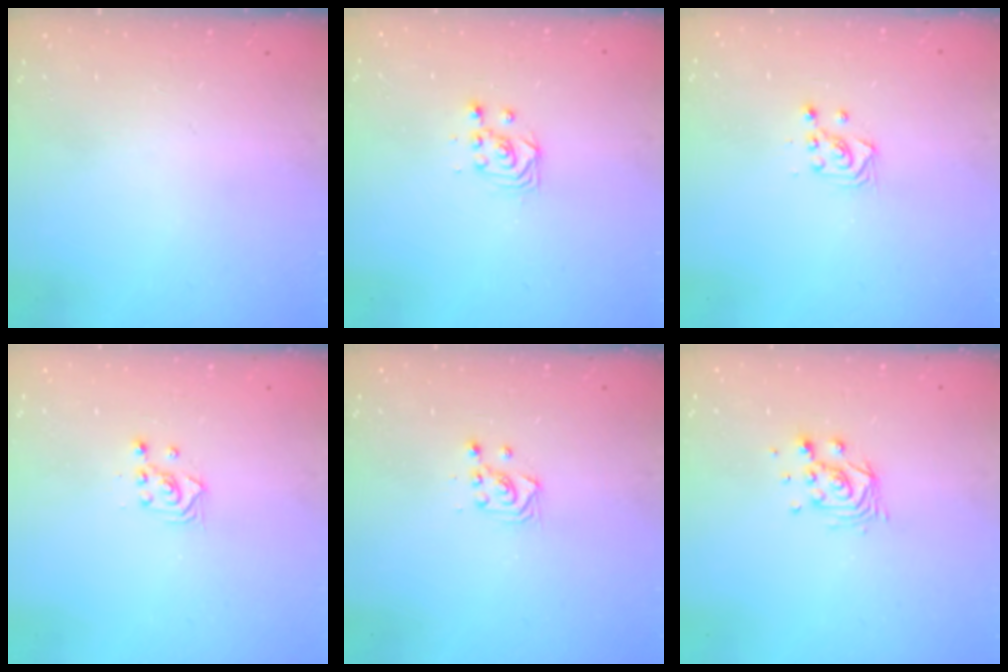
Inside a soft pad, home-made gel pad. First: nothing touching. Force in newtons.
{"total": 3.4, "press": 3.4, "slide": 0.1}
{"total": 3.0, "press": 2.9, "slide": 0.8}
{"total": 2.3, "press": 2.3, "slide": 0.3}
{"total": 3.0, "press": 2.9, "slide": 0.8}
{"total": 6.2, "press": 6.2, "slide": 0.1}